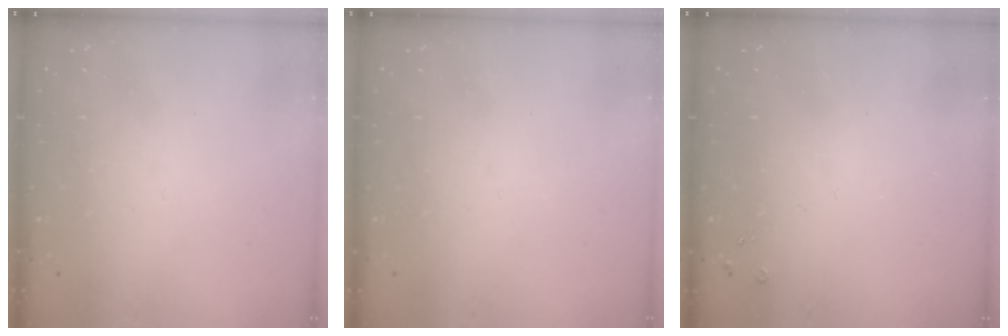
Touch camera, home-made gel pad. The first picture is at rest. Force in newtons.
{"total": 0.0}
{"total": 3.2, "press": 3.1, "slide": 0.6}